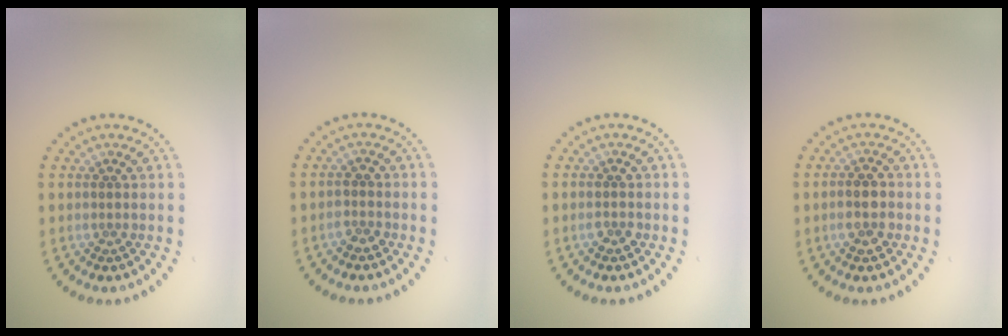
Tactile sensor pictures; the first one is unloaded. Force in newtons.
{"total": 1.3, "press": 1.3, "slide": 0.4}
{"total": 1.3, "press": 1.3, "slide": 0.1}
{"total": 2.6, "press": 2.5, "slide": 0.6}